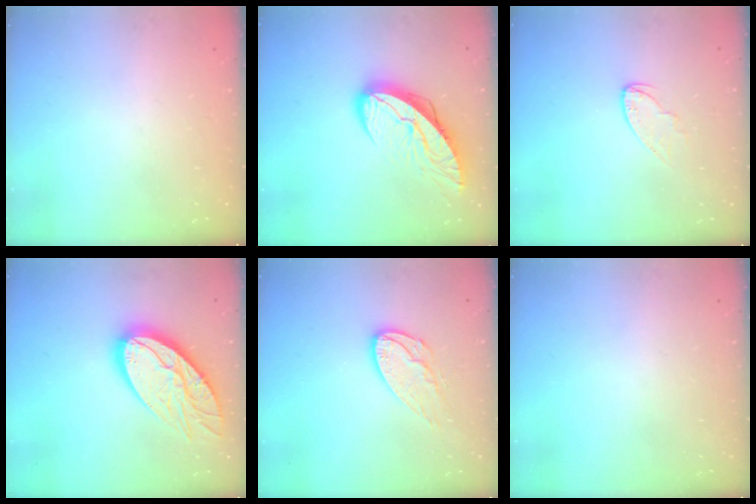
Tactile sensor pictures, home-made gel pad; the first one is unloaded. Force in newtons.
{"total": 11.7, "press": 11.6, "slide": 1.3}
{"total": 4.9, "press": 4.9, "slide": 0.3}
{"total": 18.9, "press": 18.8, "slide": 1.4}
{"total": 10.9, "press": 10.9, "slide": 0.8}
{"total": 0.0}